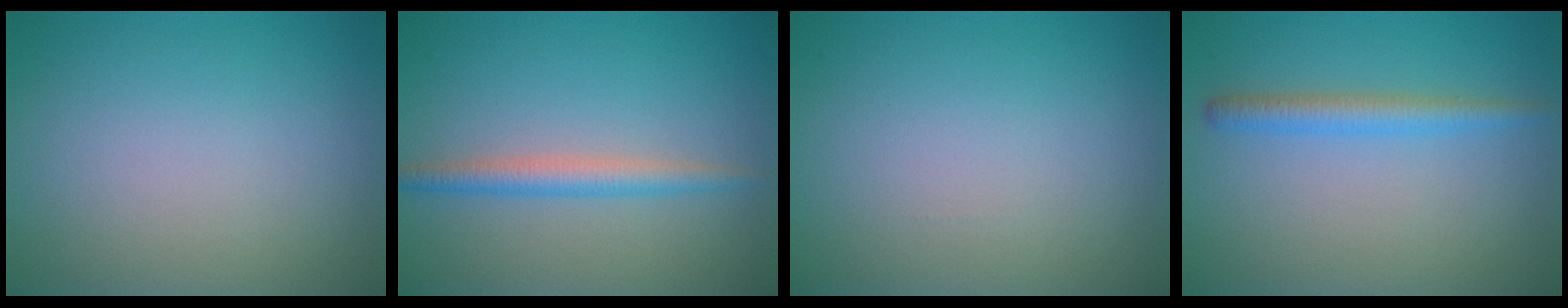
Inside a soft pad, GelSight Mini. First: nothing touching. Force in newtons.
{"total": 2.3, "press": 2.3, "slide": 0.1}
{"total": 0.0}
{"total": 2.3, "press": 2.3, "slide": 0.1}